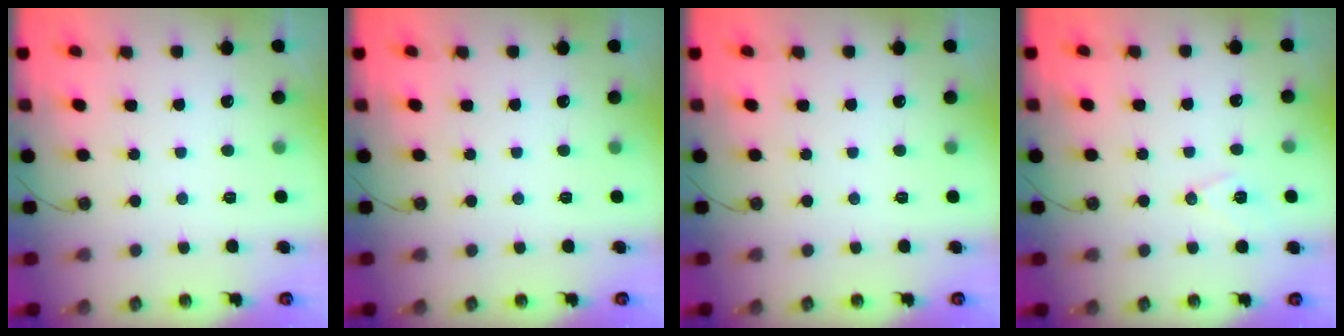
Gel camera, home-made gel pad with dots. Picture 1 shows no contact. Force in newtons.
{"total": 0.0}
{"total": 0.0}
{"total": 7.9, "press": 7.0, "slide": 3.6}